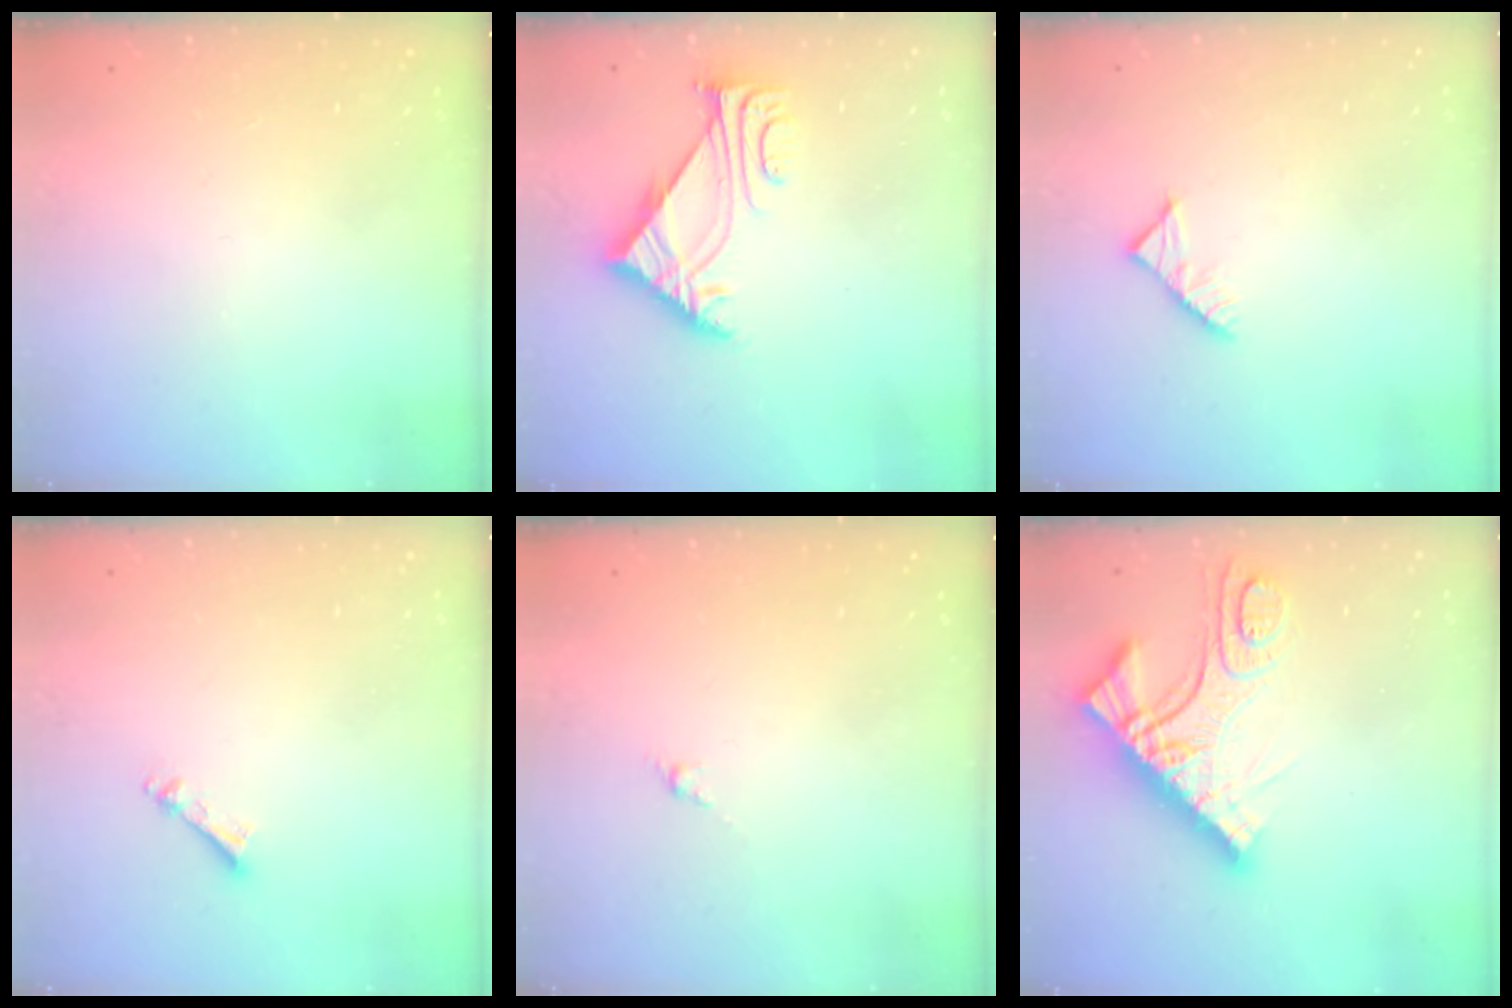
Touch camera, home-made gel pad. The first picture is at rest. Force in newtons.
{"total": 5.6, "press": 5.5, "slide": 1.2}
{"total": 3.3, "press": 3.2, "slide": 0.4}
{"total": 3.7, "press": 3.7, "slide": 0.3}
{"total": 0.0}
{"total": 15.9, "press": 15.8, "slide": 1.7}